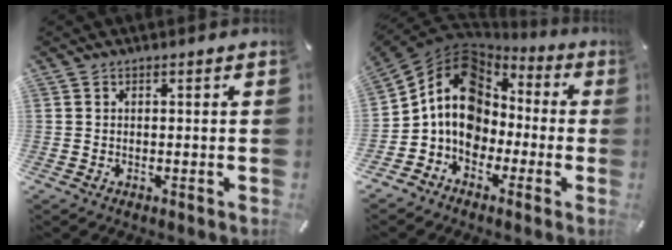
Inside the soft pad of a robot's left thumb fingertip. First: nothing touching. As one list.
[{"total": 13.4, "force": [-0.5, 11.5, 6.7], "torque": [-0.147, 0.012, -0.005]}]